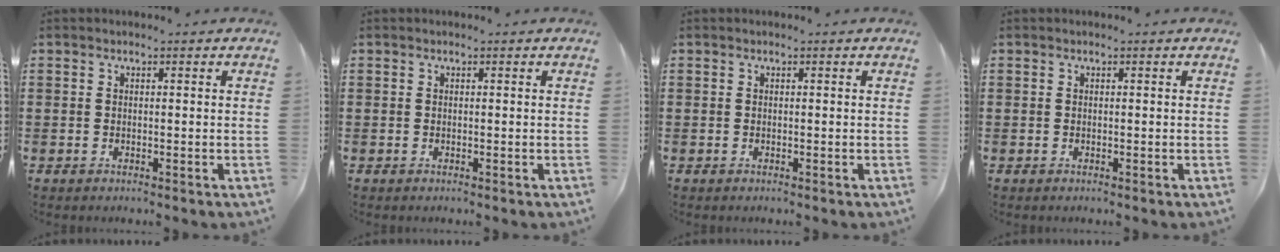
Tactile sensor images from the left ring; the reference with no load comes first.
{"total": 0.0}
{"total": 0.0}
{"total": 0.0}